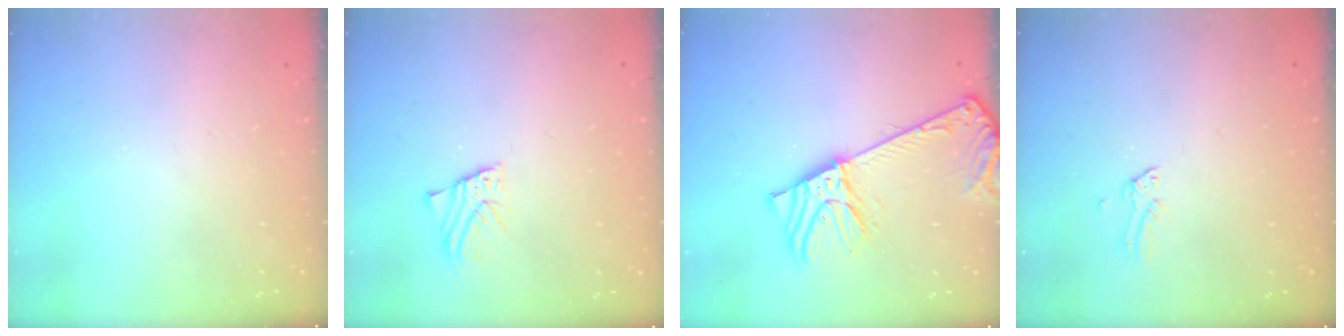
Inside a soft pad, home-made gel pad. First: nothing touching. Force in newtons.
{"total": 2.2, "press": 2.2, "slide": 0.0}
{"total": 10.5, "press": 10.2, "slide": 2.5}
{"total": 0.0}